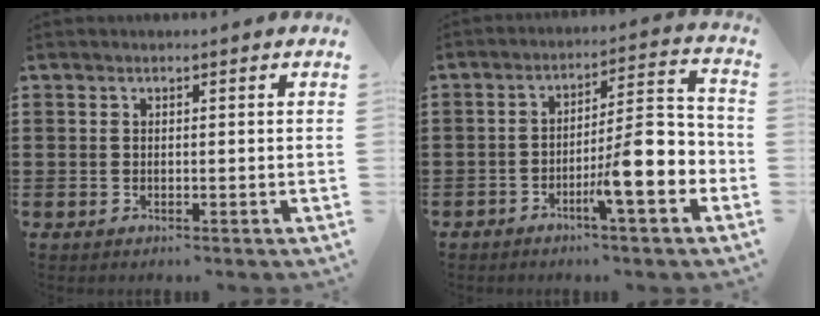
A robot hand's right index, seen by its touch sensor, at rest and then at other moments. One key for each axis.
{"total": 9.8, "fx": -4.5, "fy": 1.8, "fz": 8.5, "tx": -0.129, "ty": -0.004, "tz": -0.082}